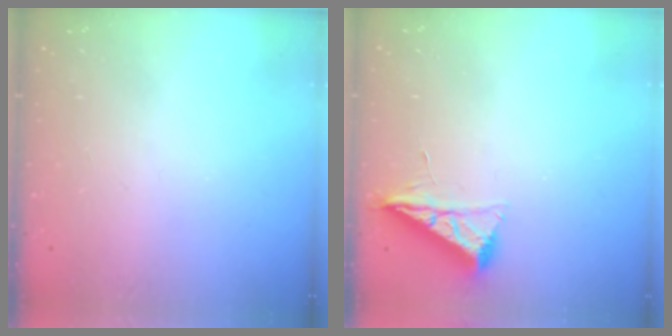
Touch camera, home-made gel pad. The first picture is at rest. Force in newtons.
{"total": 6.8, "press": 6.8, "slide": 0.9}